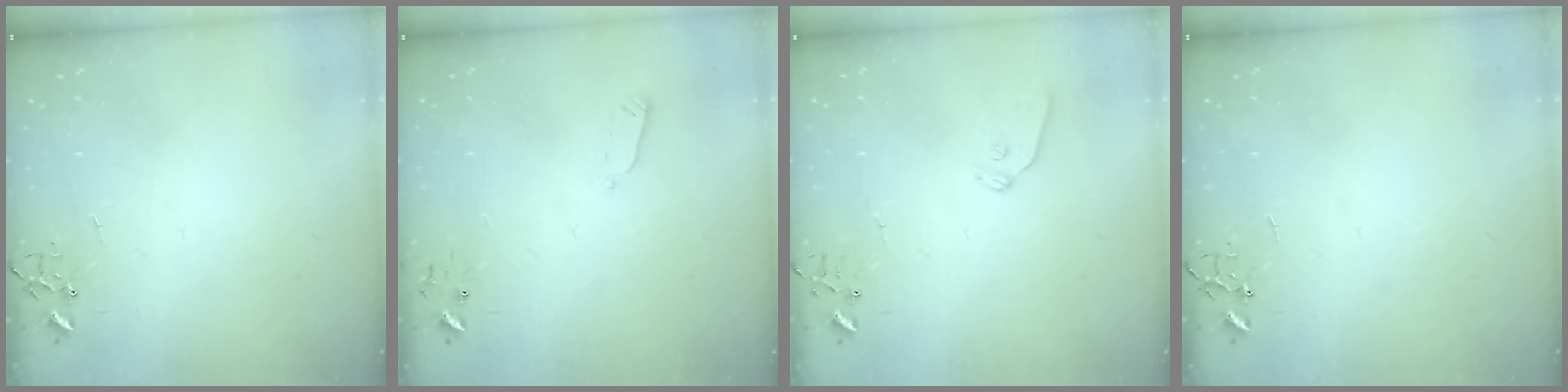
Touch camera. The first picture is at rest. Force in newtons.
{"total": 2.4, "press": 2.3, "slide": 0.4}
{"total": 6.0, "press": 5.9, "slide": 0.8}
{"total": 0.0}